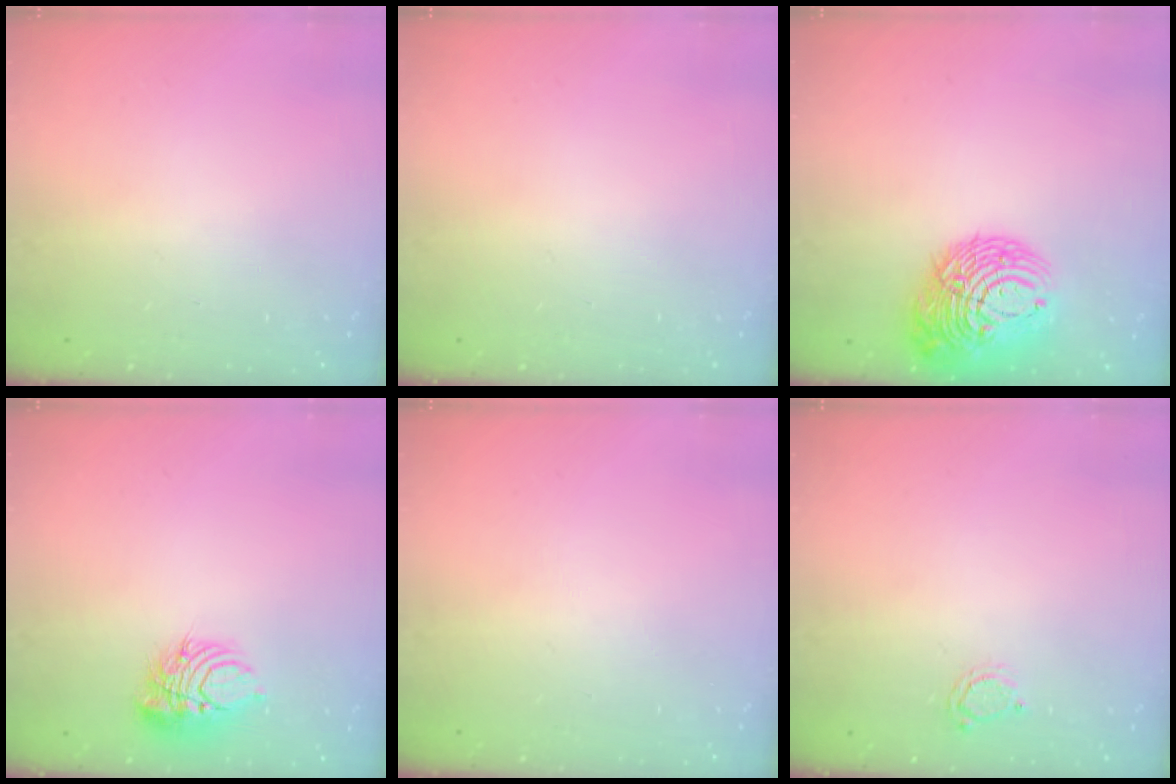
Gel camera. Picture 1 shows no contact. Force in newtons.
{"total": 0.0}
{"total": 16.5, "press": 16.4, "slide": 1.6}
{"total": 9.1, "press": 9.1, "slide": 0.6}
{"total": 0.0}
{"total": 2.2, "press": 2.1, "slide": 0.3}